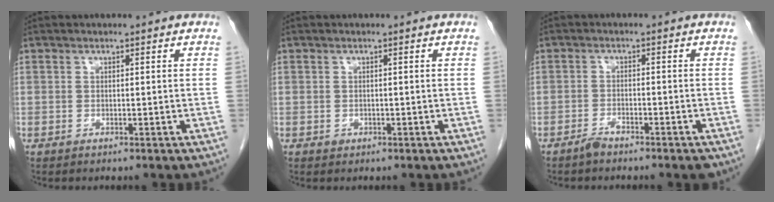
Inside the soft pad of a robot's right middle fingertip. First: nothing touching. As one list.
[{"total": 0.6, "force": [-0.3, 0.5, 0.2], "torque": [-0.004, 0.002, -0.003]}, {"total": 3.3, "force": [-2.8, 0.7, 1.7], "torque": [-0.024, -0.001, -0.045]}]